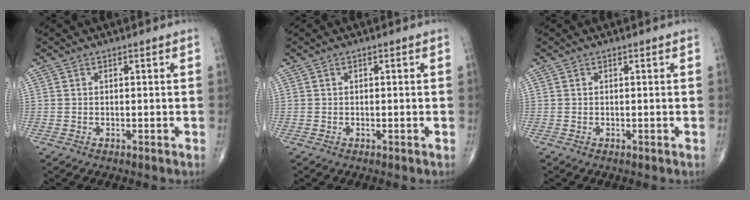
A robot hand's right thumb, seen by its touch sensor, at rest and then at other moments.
{"total": 0.0}
{"total": 0.0}